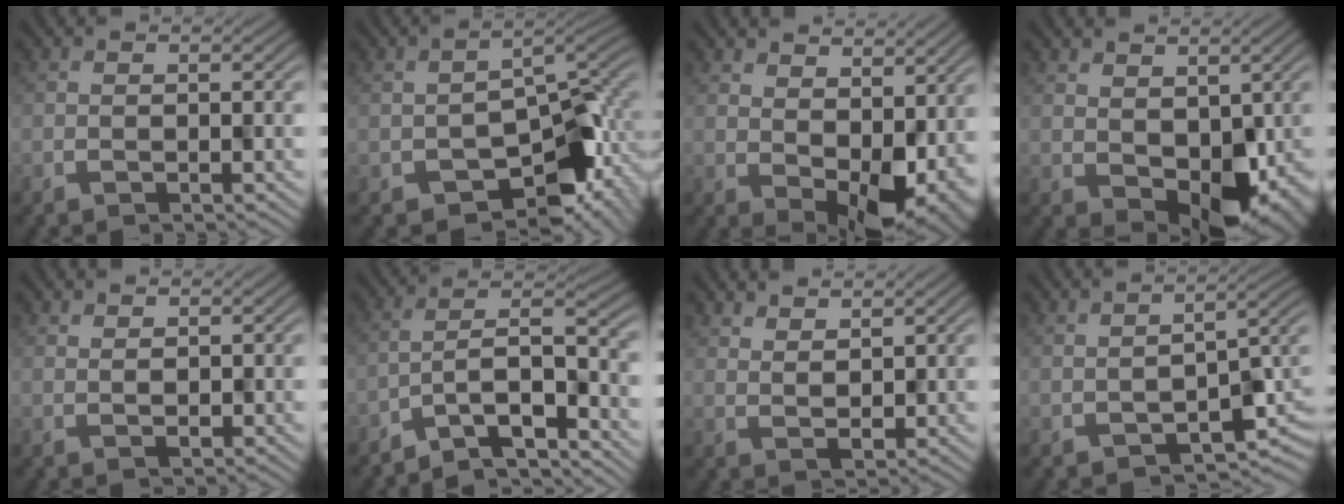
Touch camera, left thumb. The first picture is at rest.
{"total": 7.5, "force": [-2.9, 4.4, 5.3], "torque": [-0.059, -0.021, -0.049]}
{"total": 6.4, "force": [1.4, 3.6, 5.1], "torque": [-0.073, -0.022, 0.041]}
{"total": 8.0, "force": [-0.5, 4.9, 6.3], "torque": [-0.086, -0.028, 0.009]}
{"total": 1.8, "force": [1.8, 0.1, 0.1], "torque": [-0.003, -0.002, 0.030]}
{"total": 8.4, "force": [-5.9, 2.3, 5.5], "torque": [-0.079, 0.001, -0.104]}
{"total": 3.7, "force": [3.7, 0.1, 0.5], "torque": [-0.015, -0.003, 0.070]}
{"total": 4.0, "force": [-1.1, 1.7, 3.5], "torque": [-0.045, -0.013, -0.012]}